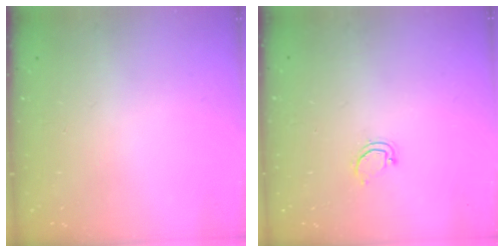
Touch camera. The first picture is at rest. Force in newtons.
{"total": 3.1, "press": 3.1, "slide": 0.2}